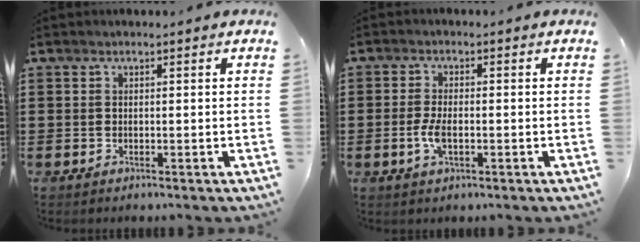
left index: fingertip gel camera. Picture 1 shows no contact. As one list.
[{"total": 3.9, "force": [-0.9, 1.6, 3.4], "torque": [-0.080, -0.003, -0.022]}]